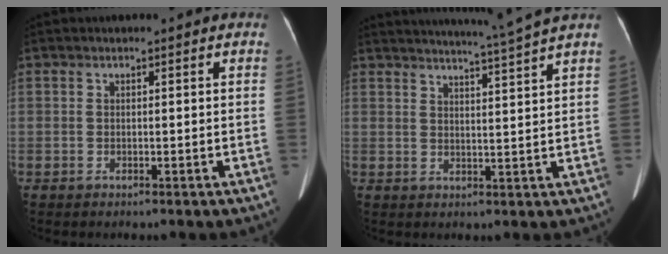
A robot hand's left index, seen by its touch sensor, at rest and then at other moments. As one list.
[{"total": 9.0, "force": [8.0, -2.6, 3.3], "torque": [-0.052, -0.024, 0.105]}]